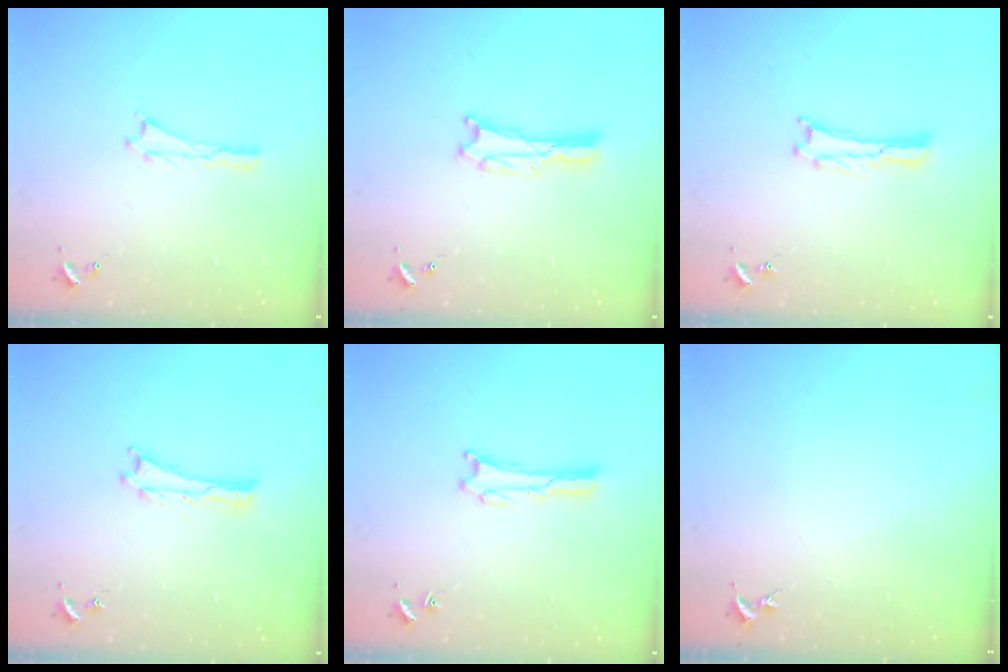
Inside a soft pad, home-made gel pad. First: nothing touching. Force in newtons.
{"total": 0.7, "press": 0.7, "slide": 0.1}
{"total": 0.0}
{"total": 0.0}
{"total": 0.0}
{"total": 0.0}